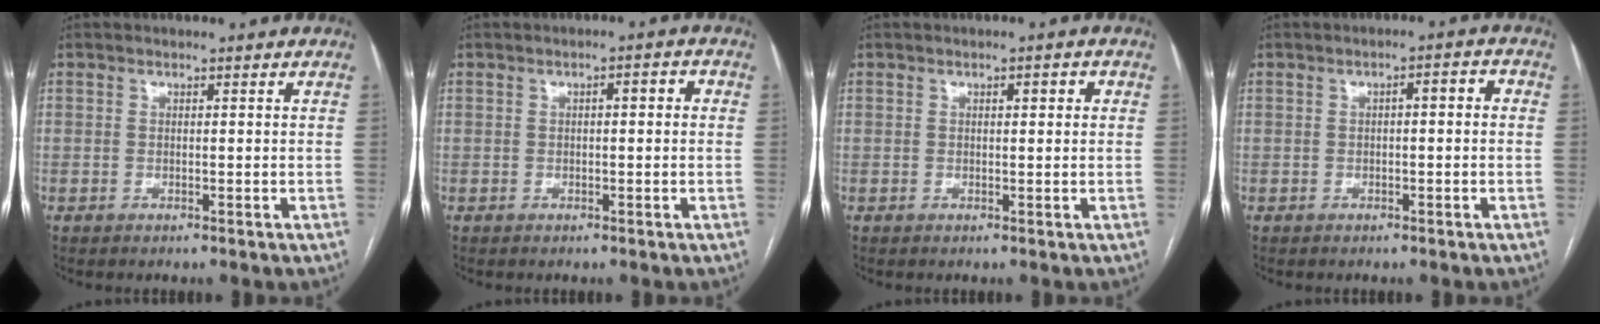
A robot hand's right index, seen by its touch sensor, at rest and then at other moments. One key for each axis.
{"total": 2.4, "fx": 0.3, "fy": 0.7, "fz": 2.3, "tx": -0.033, "ty": 0.013, "tz": 0.003}
{"total": 1.7, "fx": 0.5, "fy": 0.6, "fz": 1.5, "tx": -0.022, "ty": 0.005, "tz": 0.006}
{"total": 2.9, "fx": 0.2, "fy": 0.9, "fz": 2.8, "tx": -0.041, "ty": 0.018, "tz": 0.001}